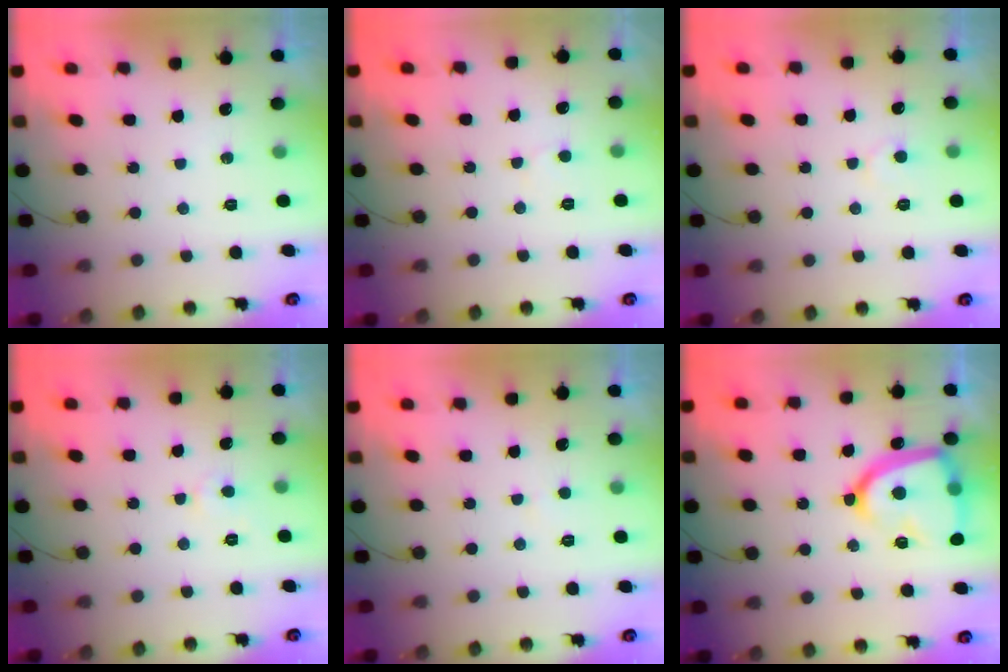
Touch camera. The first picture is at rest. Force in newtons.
{"total": 3.8, "press": 3.8, "slide": 0.4}
{"total": 5.6, "press": 5.6, "slide": 0.6}
{"total": 2.5, "press": 2.5, "slide": 0.2}
{"total": 1.6, "press": 1.6, "slide": 0.1}
{"total": 19.7, "press": 19.6, "slide": 1.6}